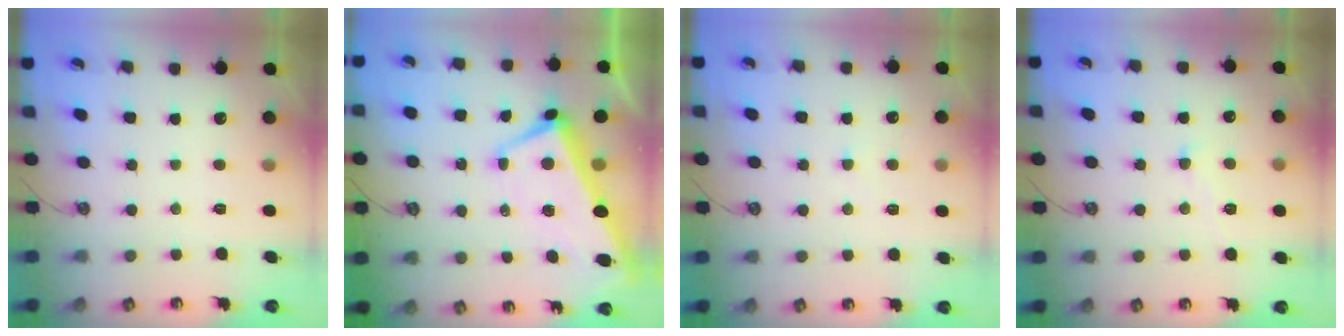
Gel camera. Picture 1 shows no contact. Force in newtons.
{"total": 1.7, "press": 1.1, "slide": 1.3}
{"total": 5.6, "press": 5.6, "slide": 0.5}
{"total": 2.1, "press": 2.1, "slide": 0.5}